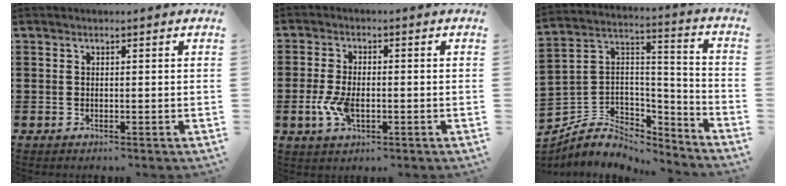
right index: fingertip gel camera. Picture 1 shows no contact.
{"total": 5.0, "force": [-1.2, 2.4, 4.2], "torque": [-0.101, -0.009, -0.024]}
{"total": 5.6, "force": [-3.9, 3.8, 1.4], "torque": [-0.044, -0.007, -0.075]}